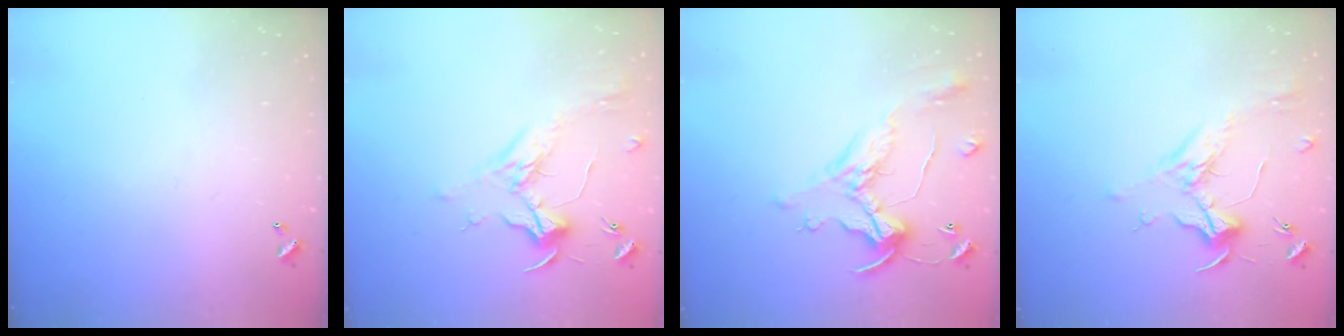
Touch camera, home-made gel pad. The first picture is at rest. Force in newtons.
{"total": 1.9, "press": 1.7, "slide": 0.7}
{"total": 1.8, "press": 1.5, "slide": 1.1}
{"total": 2.0, "press": 1.9, "slide": 0.6}